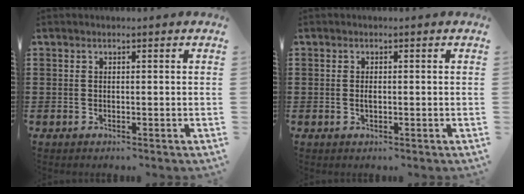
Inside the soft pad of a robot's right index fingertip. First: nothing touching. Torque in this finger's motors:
{"motor_torque": [2.14, 0.00, 0.02, 0.04]}